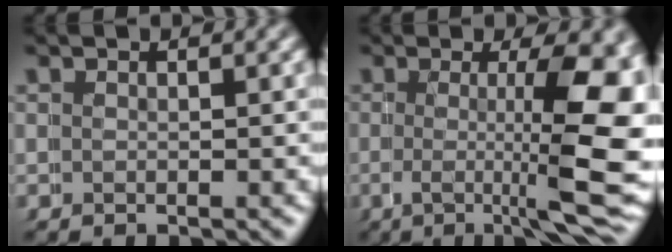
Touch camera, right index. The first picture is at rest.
{"total": 9.6, "force": [-0.8, 1.8, 9.4], "torque": [-0.109, -0.008, -0.013]}